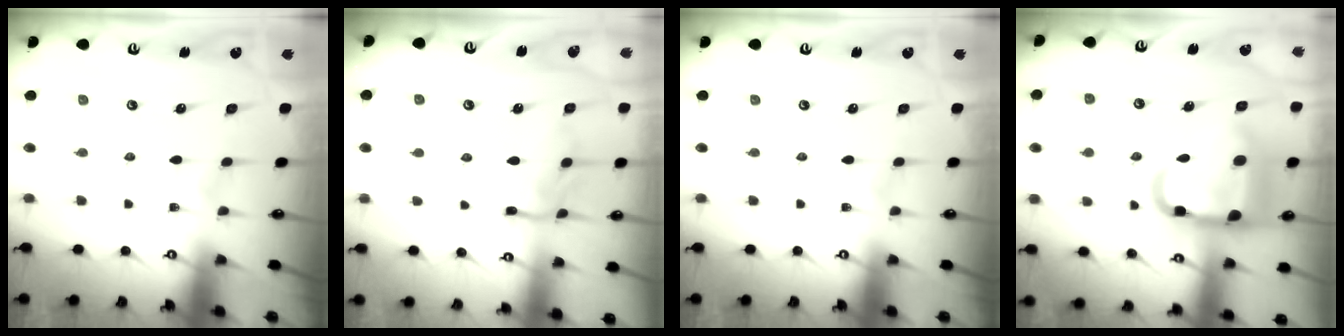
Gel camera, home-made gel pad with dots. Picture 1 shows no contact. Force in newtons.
{"total": 10.8, "press": 10.8, "slide": 0.7}
{"total": 0.0}
{"total": 18.0, "press": 17.9, "slide": 1.7}